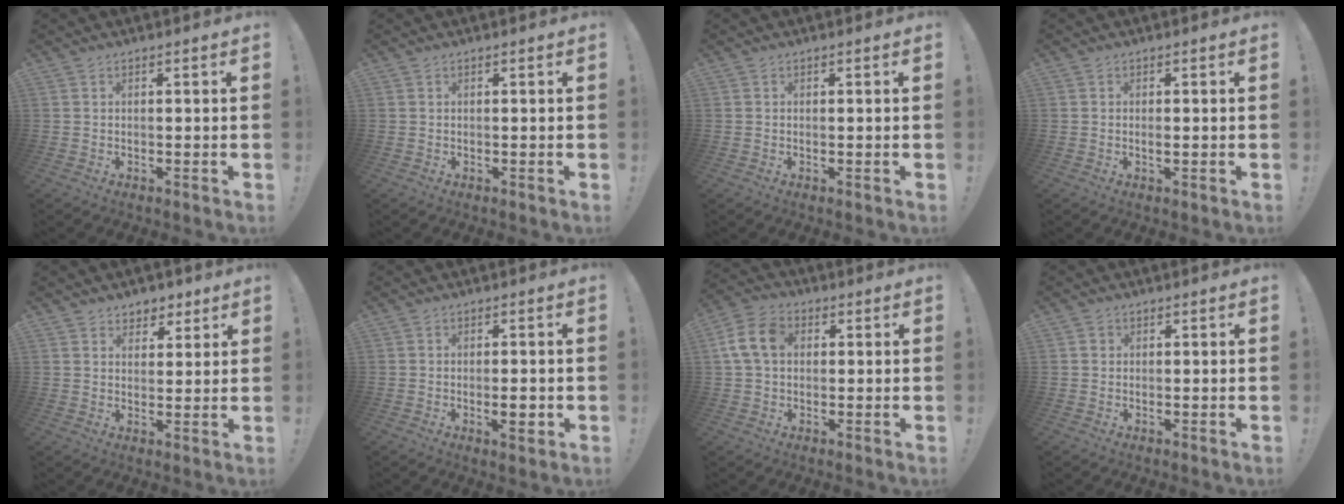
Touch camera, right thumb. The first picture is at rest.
{"total": 0.0}
{"total": 0.0}
{"total": 1.0, "force": [-0.2, 0.3, 1.0], "torque": [-0.011, -0.002, -0.005]}
{"total": 5.2, "force": [3.5, 3.9, 0.6], "torque": [0.008, -0.025, 0.064]}
{"total": 3.8, "force": [-0.8, 0.9, 3.6], "torque": [-0.041, -0.002, -0.016]}
{"total": 10.4, "force": [2.0, 7.4, 7.0], "torque": [-0.132, 0.014, 0.043]}
{"total": 1.2, "force": [0.3, 1.1, 0.2], "torque": [0.000, 0.002, 0.004]}